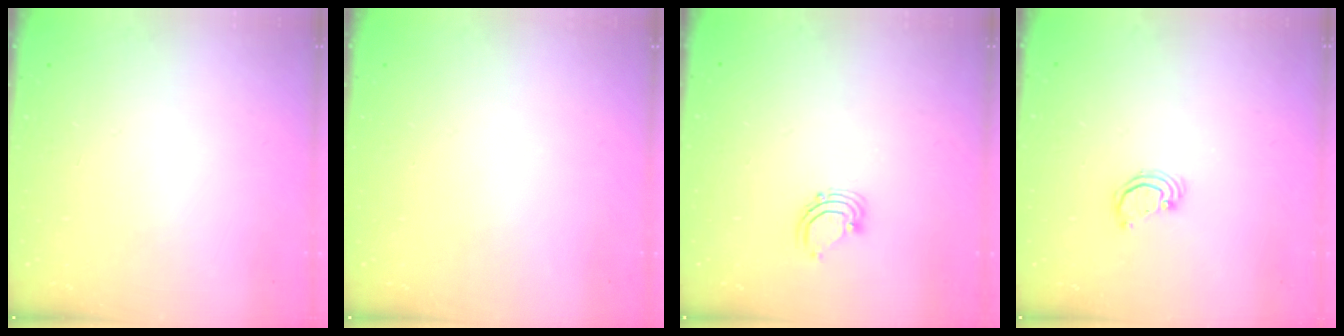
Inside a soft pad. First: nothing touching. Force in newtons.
{"total": 0.0}
{"total": 2.9, "press": 2.9, "slide": 0.2}
{"total": 2.3, "press": 2.3, "slide": 0.3}